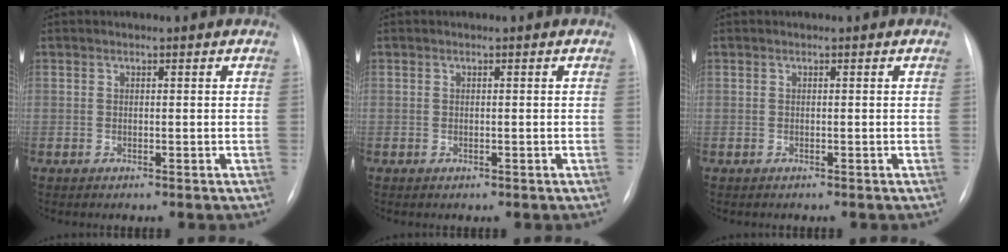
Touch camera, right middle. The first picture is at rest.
{"total": 0.0}
{"total": 0.0}